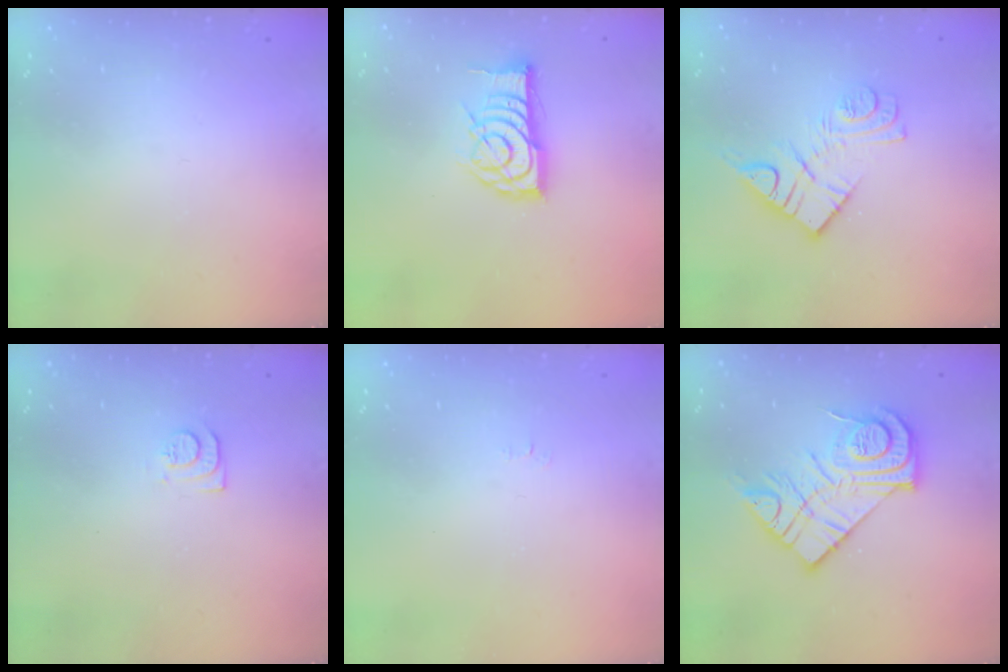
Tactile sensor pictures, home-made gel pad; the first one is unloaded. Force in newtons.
{"total": 13.1, "press": 13.1, "slide": 0.5}
{"total": 11.5, "press": 11.5, "slide": 0.6}
{"total": 8.2, "press": 8.2, "slide": 0.9}
{"total": 2.5, "press": 2.5, "slide": 0.3}
{"total": 16.3, "press": 16.2, "slide": 1.1}